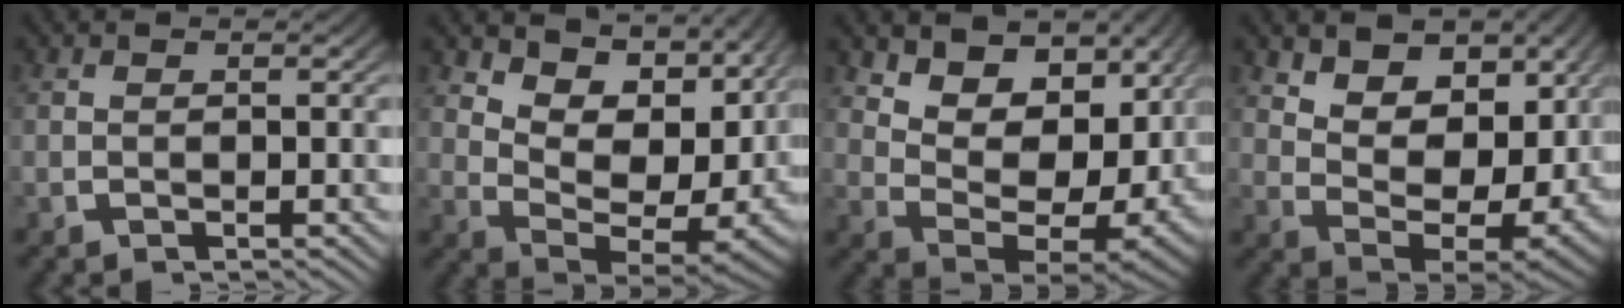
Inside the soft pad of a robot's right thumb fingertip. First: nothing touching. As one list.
[{"total": 11.0, "force": [2.4, 6.1, 8.8], "torque": [-0.147, -0.025, 0.051]}, {"total": 12.0, "force": [2.2, 7.6, 9.1], "torque": [-0.170, -0.036, 0.048]}, {"total": 10.4, "force": [1.8, 6.8, 7.7], "torque": [-0.152, -0.044, 0.044]}]